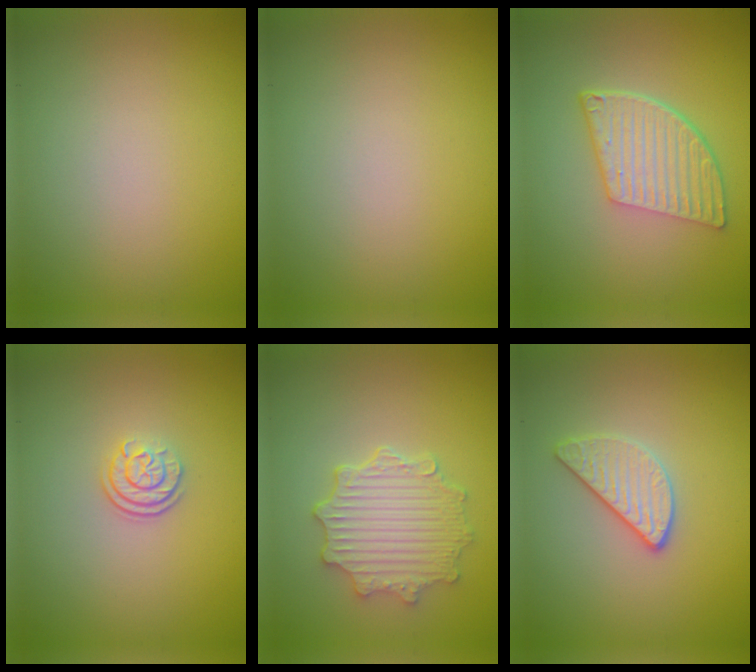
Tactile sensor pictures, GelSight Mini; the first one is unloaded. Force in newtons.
{"total": 0.0}
{"total": 6.2, "press": 4.2, "slide": 4.5}
{"total": 2.4, "press": 1.8, "slide": 1.6}
{"total": 4.9, "press": 4.0, "slide": 2.9}
{"total": 2.6, "press": 2.5, "slide": 0.8}